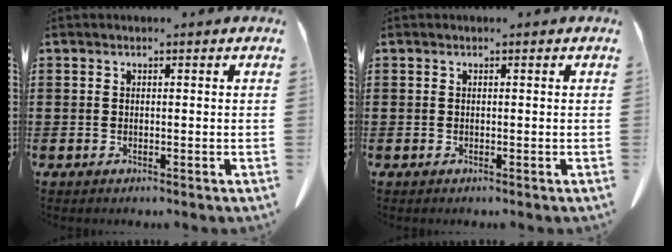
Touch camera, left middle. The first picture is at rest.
{"total": 0.0}